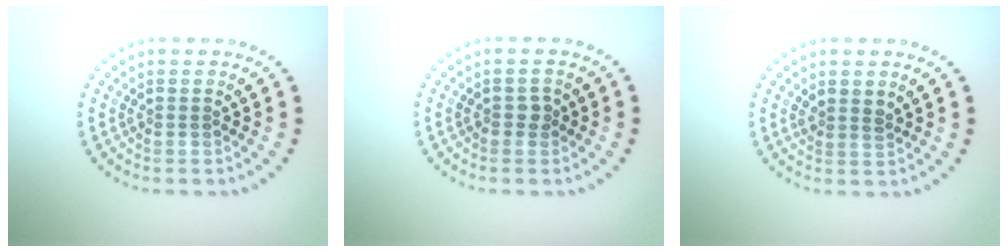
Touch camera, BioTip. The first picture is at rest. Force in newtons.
{"total": 0.9, "press": 0.8, "slide": 0.2}
{"total": 1.3, "press": 1.1, "slide": 0.8}